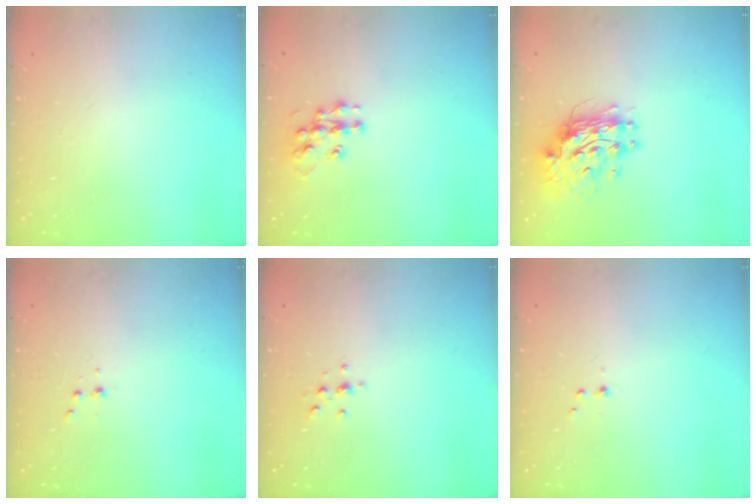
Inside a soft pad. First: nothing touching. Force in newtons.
{"total": 10.2, "press": 10.2, "slide": 0.5}
{"total": 11.0, "press": 10.9, "slide": 1.0}
{"total": 2.9, "press": 2.7, "slide": 1.0}
{"total": 2.3, "press": 2.3, "slide": 0.2}
{"total": 2.2, "press": 1.9, "slide": 1.0}